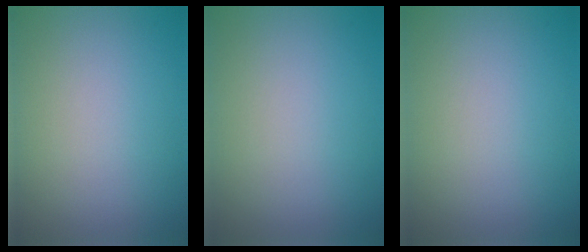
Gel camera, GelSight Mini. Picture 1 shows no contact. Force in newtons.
{"total": 0.0}
{"total": 0.0}